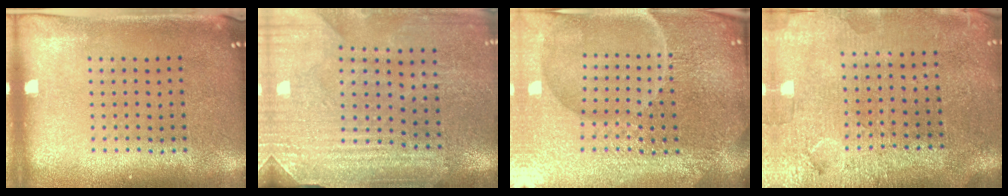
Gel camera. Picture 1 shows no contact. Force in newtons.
{"total": 3.4, "press": 3.4, "slide": 0.3}
{"total": 7.0, "press": 6.2, "slide": 3.3}
{"total": 3.7, "press": 3.4, "slide": 1.4}